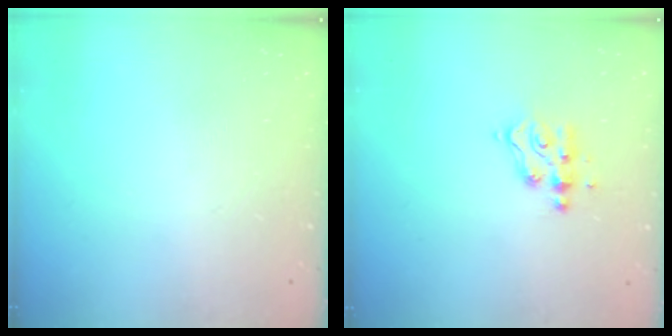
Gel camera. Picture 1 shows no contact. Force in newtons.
{"total": 6.2, "press": 6.2, "slide": 0.2}